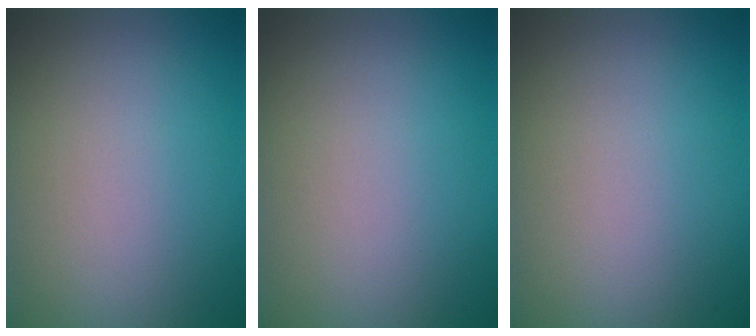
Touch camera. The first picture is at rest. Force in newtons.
{"total": 0.0}
{"total": 0.0}